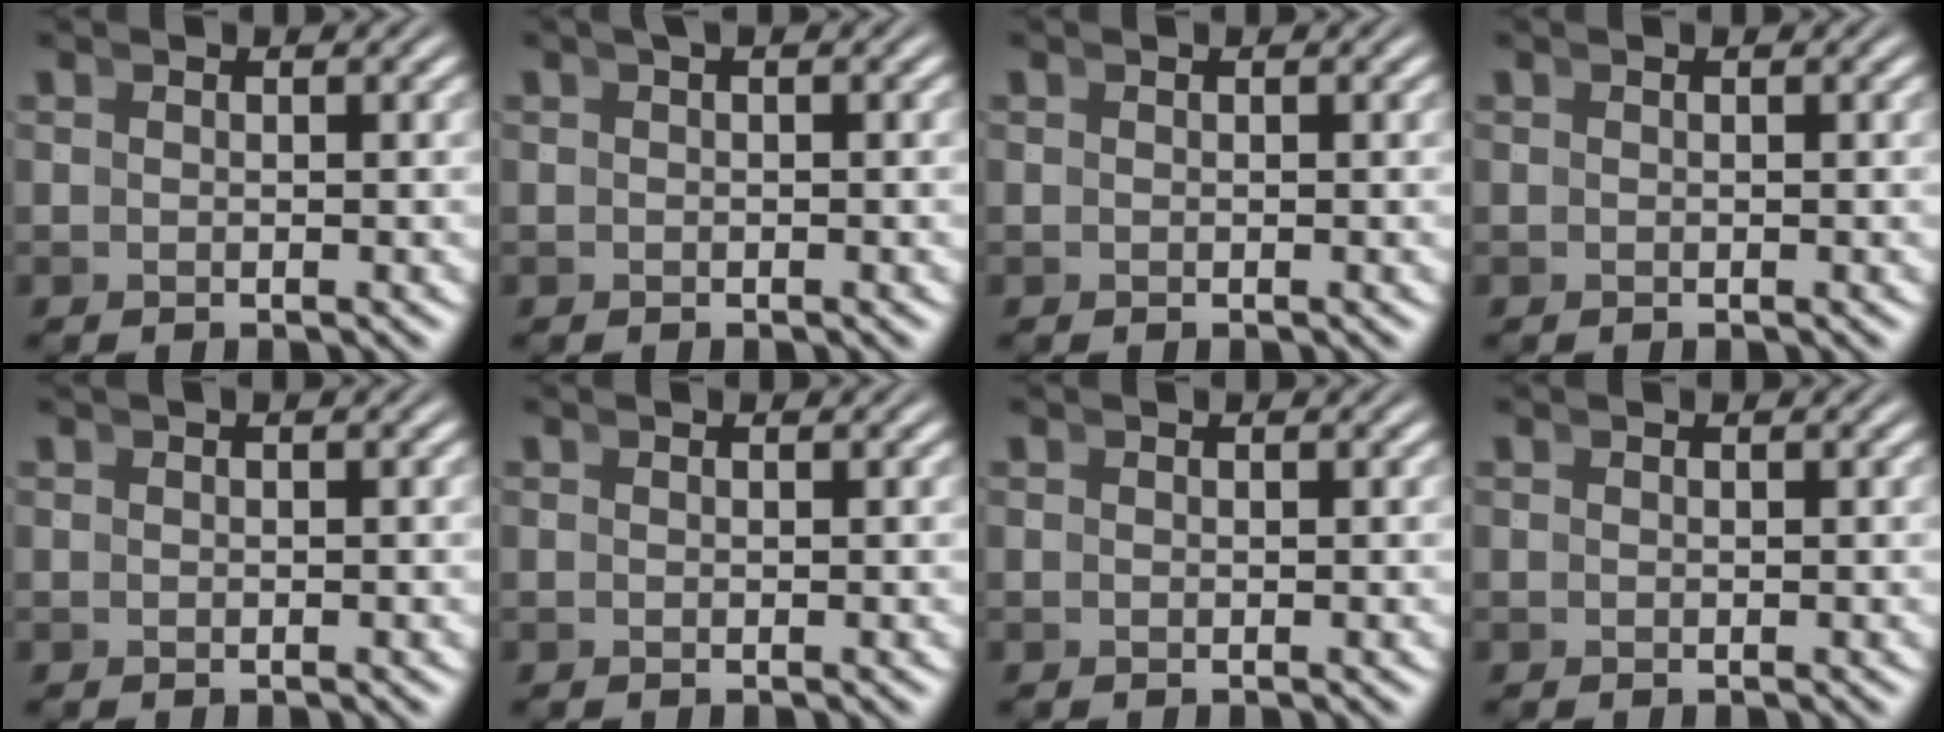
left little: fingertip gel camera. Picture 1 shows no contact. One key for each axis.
{"total": 0.6, "fx": 0.3, "fy": 0.1, "fz": 0.5, "tx": -0.005, "ty": 0.012, "tz": -0.001}
{"total": 0.0}
{"total": 0.0}
{"total": 0.0}
{"total": 0.0}
{"total": 0.0}
{"total": 0.0}